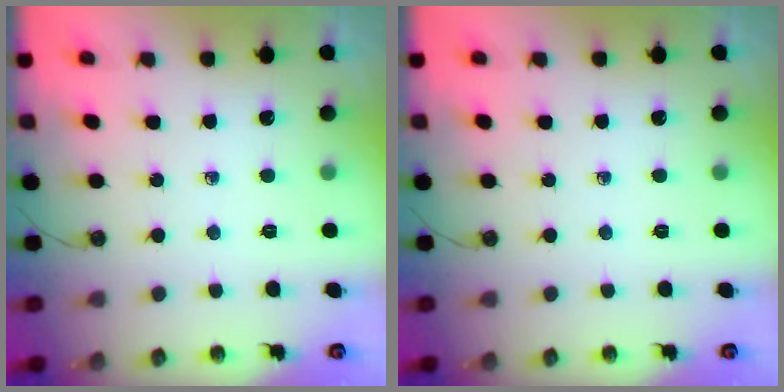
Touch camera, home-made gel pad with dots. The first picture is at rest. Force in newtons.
{"total": 0.0}